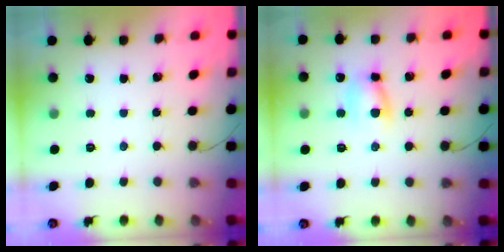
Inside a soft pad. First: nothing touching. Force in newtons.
{"total": 7.6, "press": 7.6, "slide": 0.4}